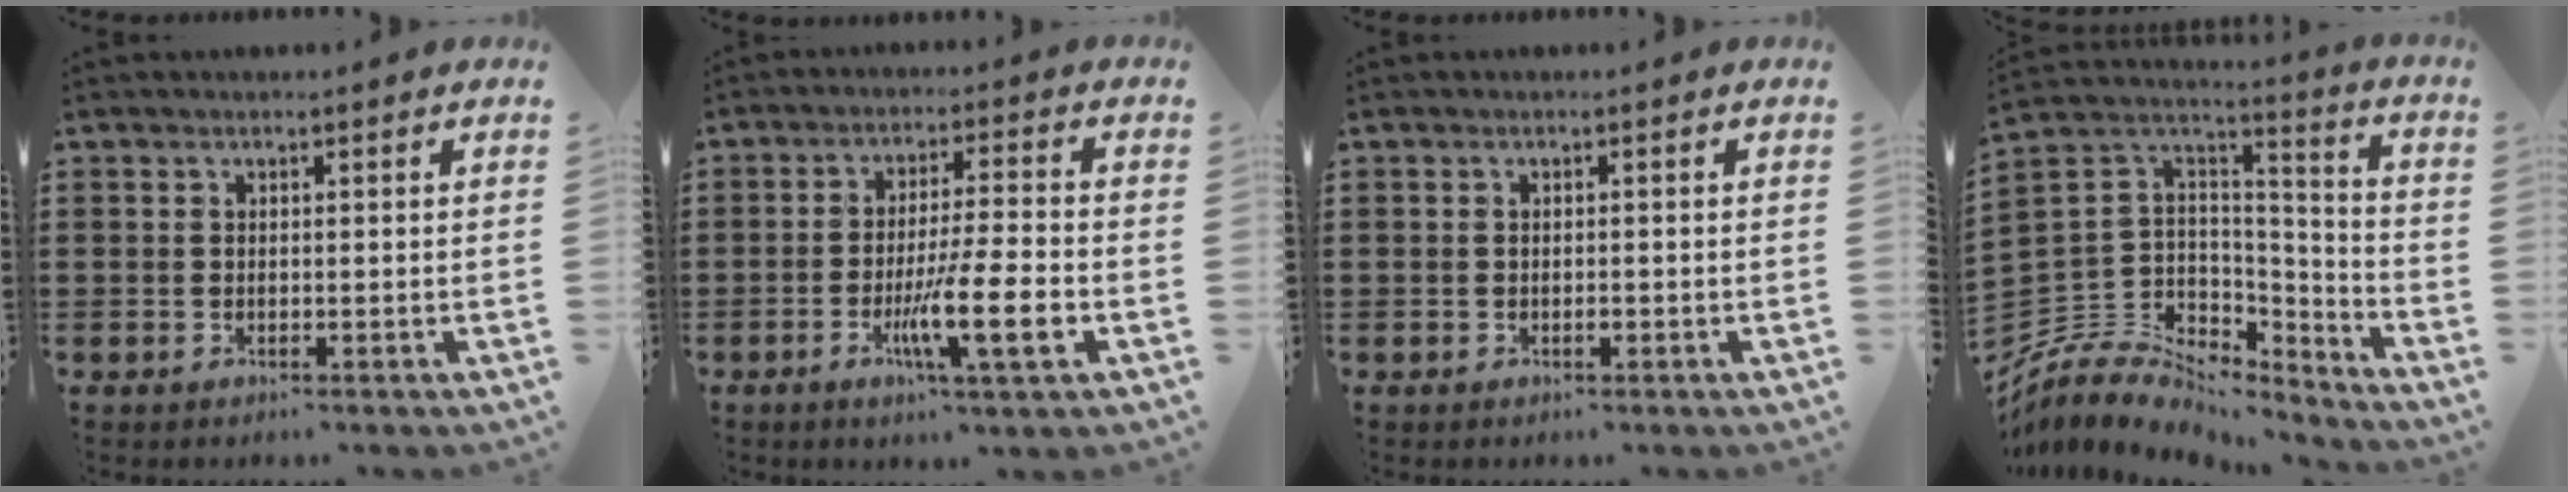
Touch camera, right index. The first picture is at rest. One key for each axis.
{"total": 9.8, "fx": -3.3, "fy": 0.9, "fz": 9.2, "tx": -0.161, "ty": -0.011, "tz": -0.057}
{"total": 0.8, "fx": -0.3, "fy": 0.2, "fz": 0.8, "tx": -0.014, "ty": -0.005, "tz": -0.004}
{"total": 7.4, "fx": -5.2, "fy": 5.0, "fz": 1.6, "tx": -0.059, "ty": -0.002, "tz": -0.101}